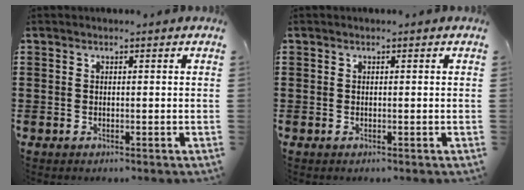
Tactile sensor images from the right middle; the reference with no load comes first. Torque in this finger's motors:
{"motor_torque": [-0.03, 0.03, 0.04, 0.00]}